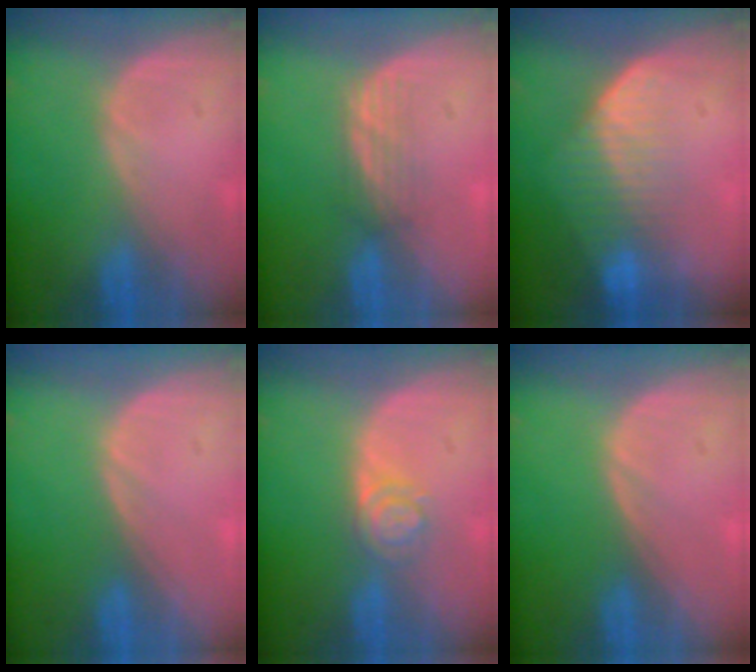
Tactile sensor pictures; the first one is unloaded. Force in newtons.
{"total": 2.9, "press": 2.6, "slide": 1.2}
{"total": 7.1, "press": 5.9, "slide": 3.8}
{"total": 0.0}
{"total": 3.8, "press": 3.4, "slide": 1.7}
{"total": 0.0}